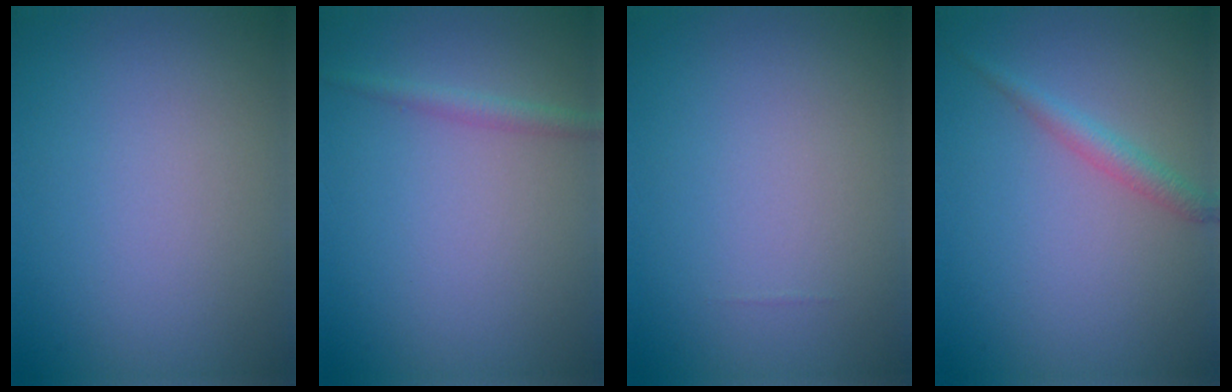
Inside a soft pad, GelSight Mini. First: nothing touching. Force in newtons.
{"total": 1.4, "press": 1.4, "slide": 0.1}
{"total": 0.0}
{"total": 1.8, "press": 1.8, "slide": 0.0}